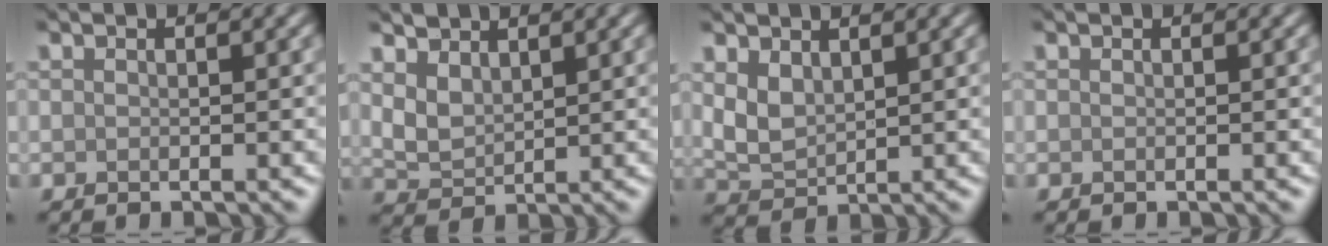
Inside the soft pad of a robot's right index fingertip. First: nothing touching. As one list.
[{"total": 2.9, "force": [1.8, 1.7, 1.6], "torque": [-0.038, 0.000, 0.037]}, {"total": 2.9, "force": [1.3, 1.8, 2.0], "torque": [-0.048, -0.002, 0.031]}, {"total": 0.0}]